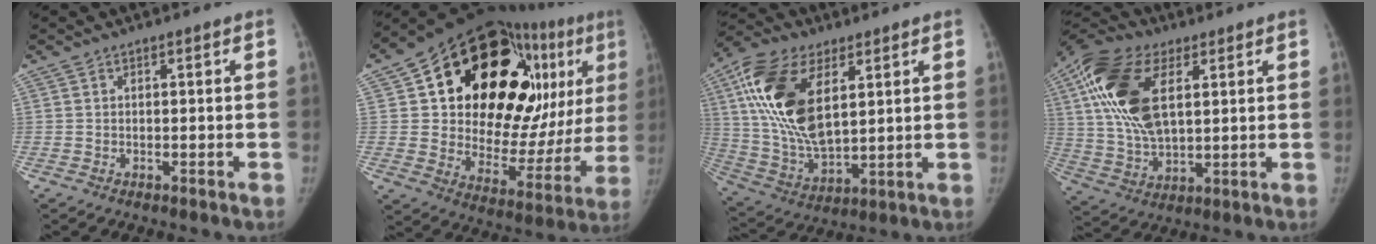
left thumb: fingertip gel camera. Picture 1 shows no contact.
{"total": 35.9, "force": [12.5, 18.4, 28.1], "torque": [-0.355, 0.009, 0.200]}
{"total": 20.6, "force": [6.6, 10.9, 16.2], "torque": [-0.311, -0.018, 0.125]}
{"total": 19.4, "force": [5.8, 10.5, 15.2], "torque": [-0.297, -0.003, 0.105]}